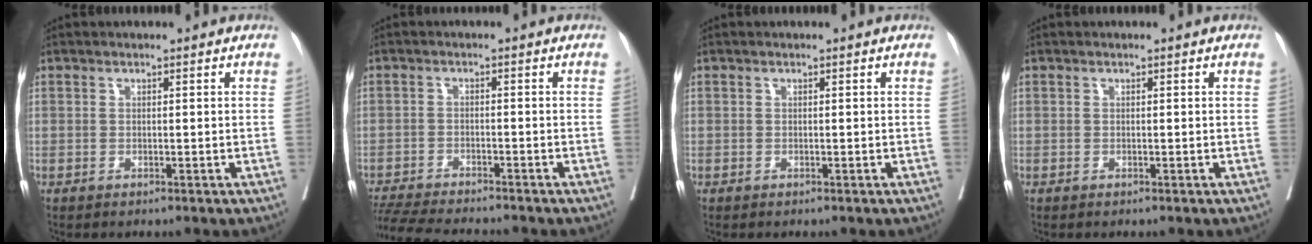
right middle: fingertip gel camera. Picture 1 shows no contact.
{"total": 10.5, "force": [-9.7, 0.6, 4.0], "torque": [-0.060, -0.014, -0.152]}
{"total": 0.0}
{"total": 0.0}